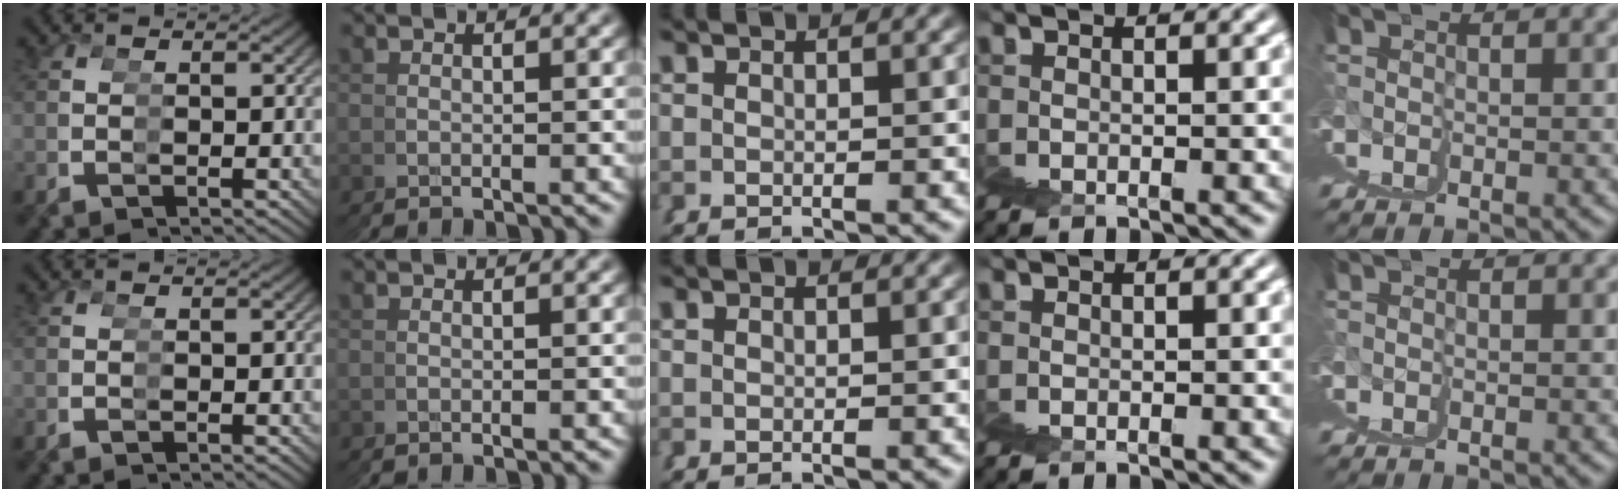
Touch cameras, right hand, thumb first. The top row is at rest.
{}